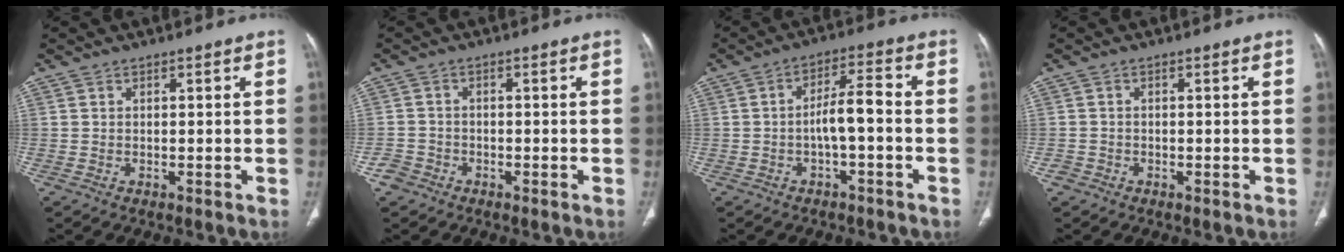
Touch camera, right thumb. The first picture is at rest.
{"total": 2.7, "force": [-1.7, 2.0, 0.3], "torque": [-0.002, 0.012, -0.036]}
{"total": 5.9, "force": [-1.5, 1.6, 5.4], "torque": [-0.097, 0.032, -0.028]}
{"total": 1.2, "force": [-0.8, 0.9, 0.1], "torque": [-0.001, 0.003, -0.018]}